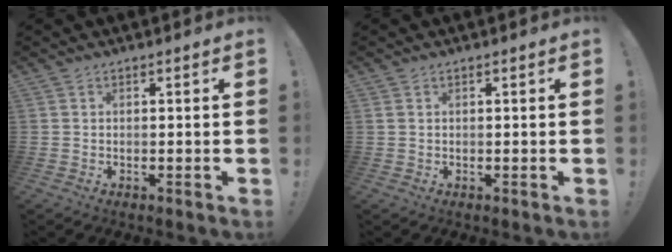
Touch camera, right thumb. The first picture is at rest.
{"total": 0.6, "force": [0.4, 0.3, 0.4], "torque": [-0.016, 0.004, 0.009]}